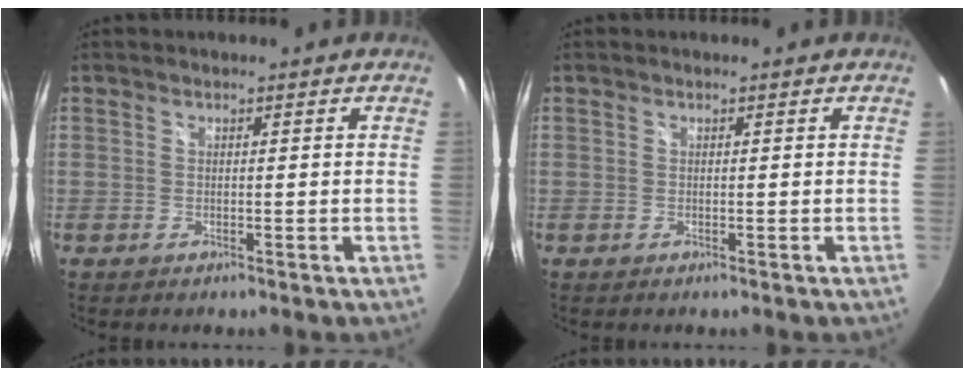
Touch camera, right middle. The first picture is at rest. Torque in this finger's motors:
{"motor_torque": [0.00, 0.00, 0.00, 0.01]}